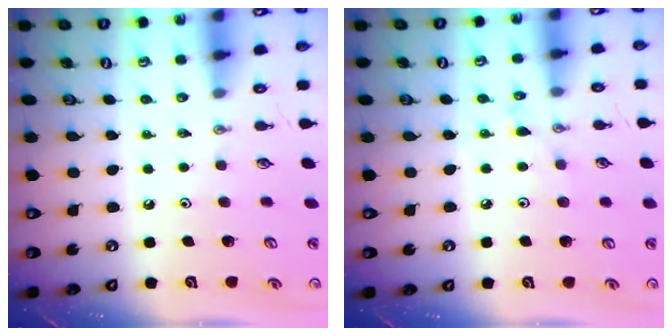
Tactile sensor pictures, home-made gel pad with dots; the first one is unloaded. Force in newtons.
{"total": 4.1, "press": 4.1, "slide": 0.4}